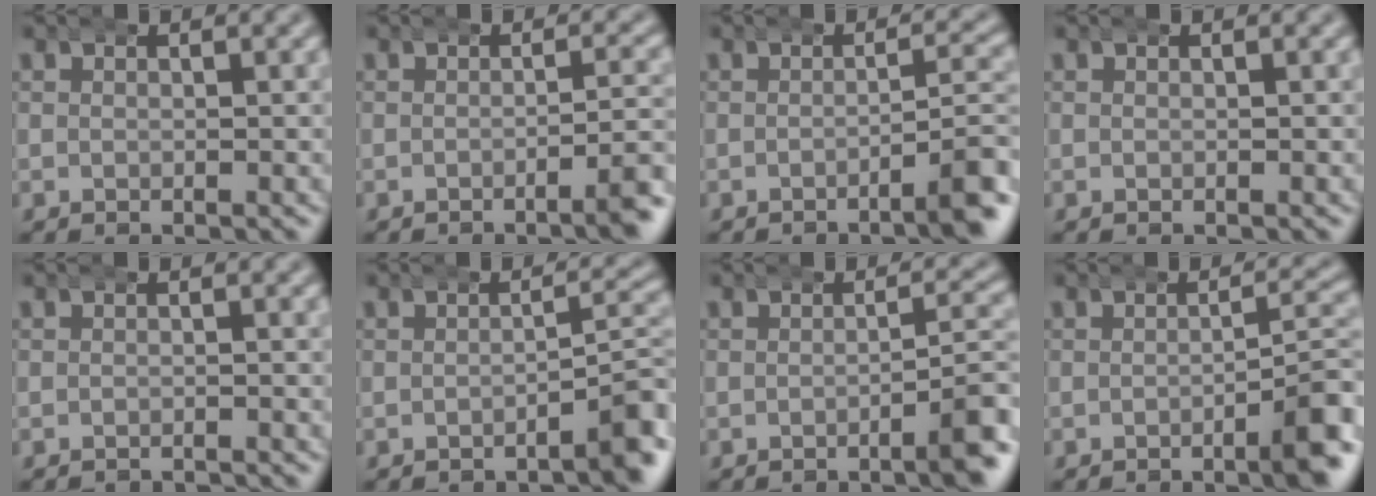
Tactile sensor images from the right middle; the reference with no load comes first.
{"total": 2.8, "force": [-1.6, 0.3, 2.3], "torque": [-0.023, 0.006, -0.034]}
{"total": 4.0, "force": [-1.9, 0.7, 3.4], "torque": [-0.037, 0.008, -0.039]}
{"total": 0.0}
{"total": 1.9, "force": [-1.9, 0.0, -0.1], "torque": [0.001, -0.008, -0.029]}
{"total": 3.9, "force": [-1.7, 1.2, 3.3], "torque": [-0.033, 0.004, -0.032]}
{"total": 4.0, "force": [-1.7, 0.8, 3.5], "torque": [-0.037, 0.008, -0.035]}
{"total": 4.6, "force": [-1.9, 1.0, 4.0], "torque": [-0.046, 0.008, -0.037]}